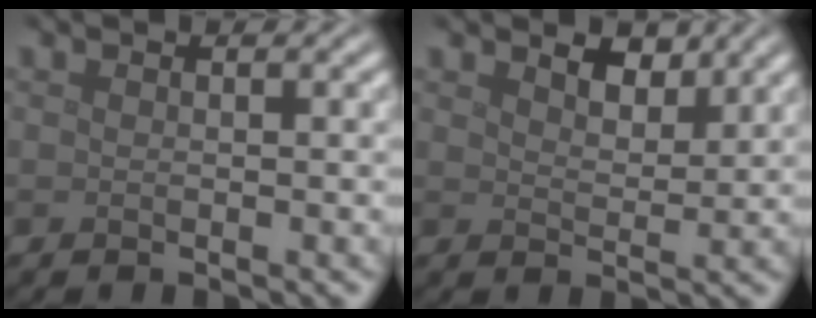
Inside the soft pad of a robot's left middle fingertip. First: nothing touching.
{"total": 2.4, "force": [2.0, 1.0, 1.0], "torque": [-0.022, -0.005, 0.030]}